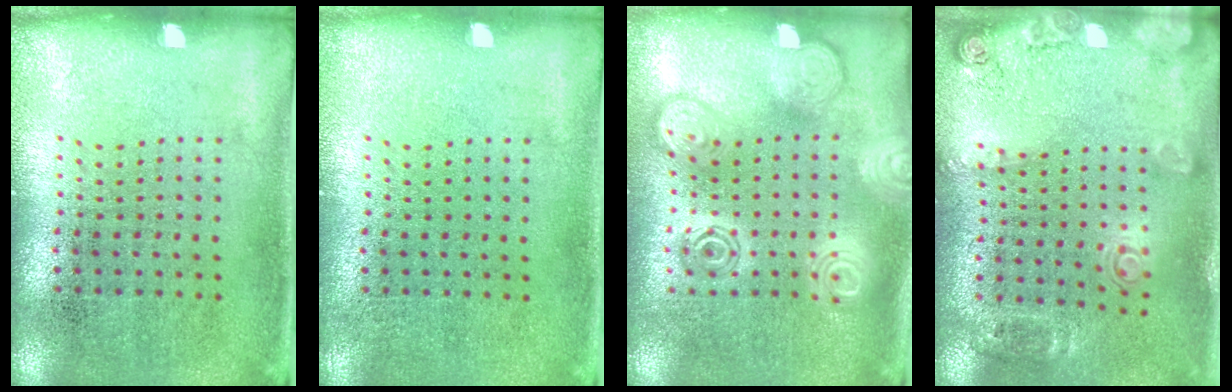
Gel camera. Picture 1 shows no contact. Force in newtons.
{"total": 0.0}
{"total": 2.8, "press": 2.8, "slide": 0.5}
{"total": 1.9, "press": 1.2, "slide": 1.4}